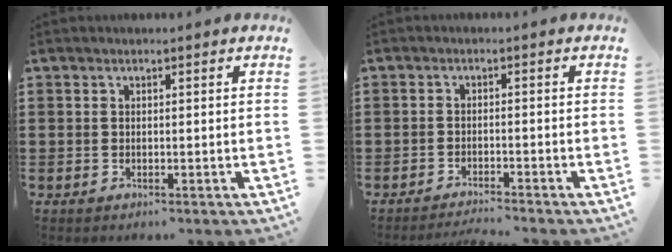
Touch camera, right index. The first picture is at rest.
{"total": 2.1, "force": [-2.0, -0.2, 0.4], "torque": [-0.008, 0.001, -0.042]}